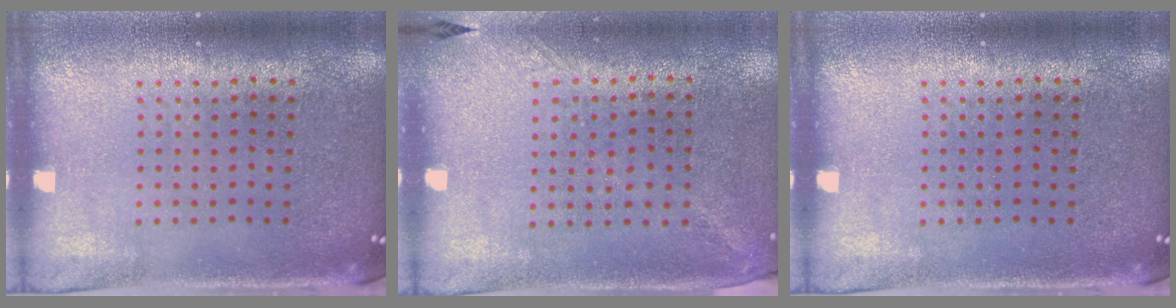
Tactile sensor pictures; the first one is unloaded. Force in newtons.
{"total": 1.3, "press": 1.0, "slide": 0.9}
{"total": 0.0}